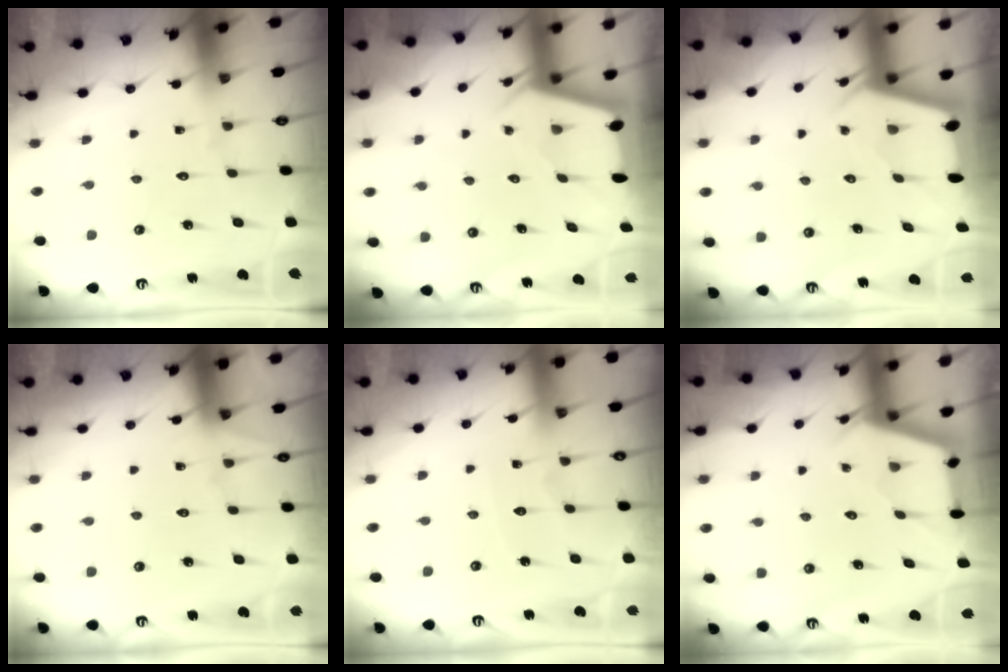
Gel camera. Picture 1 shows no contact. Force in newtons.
{"total": 2.0, "press": 2.0, "slide": 0.3}
{"total": 2.0, "press": 2.0, "slide": 0.3}
{"total": 3.8, "press": 3.7, "slide": 0.5}
{"total": 3.9, "press": 3.9, "slide": 0.5}
{"total": 2.7, "press": 2.7, "slide": 0.3}